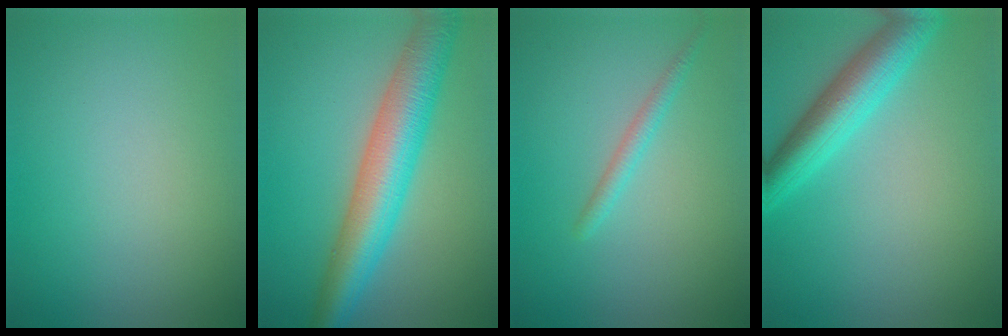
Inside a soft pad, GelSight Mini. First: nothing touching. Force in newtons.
{"total": 7.9, "press": 7.9, "slide": 0.2}
{"total": 1.4, "press": 1.4, "slide": 0.1}
{"total": 5.4, "press": 5.4, "slide": 0.2}